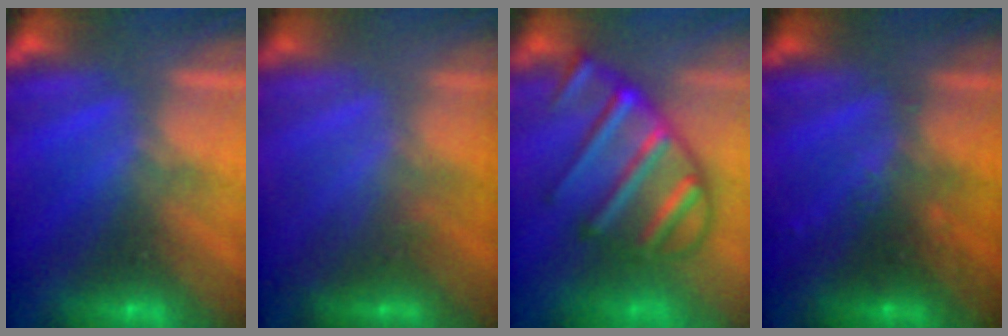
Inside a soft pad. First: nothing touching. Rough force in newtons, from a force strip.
{"total": 2.8}
{"total": 6.9}
{"total": 3.0}